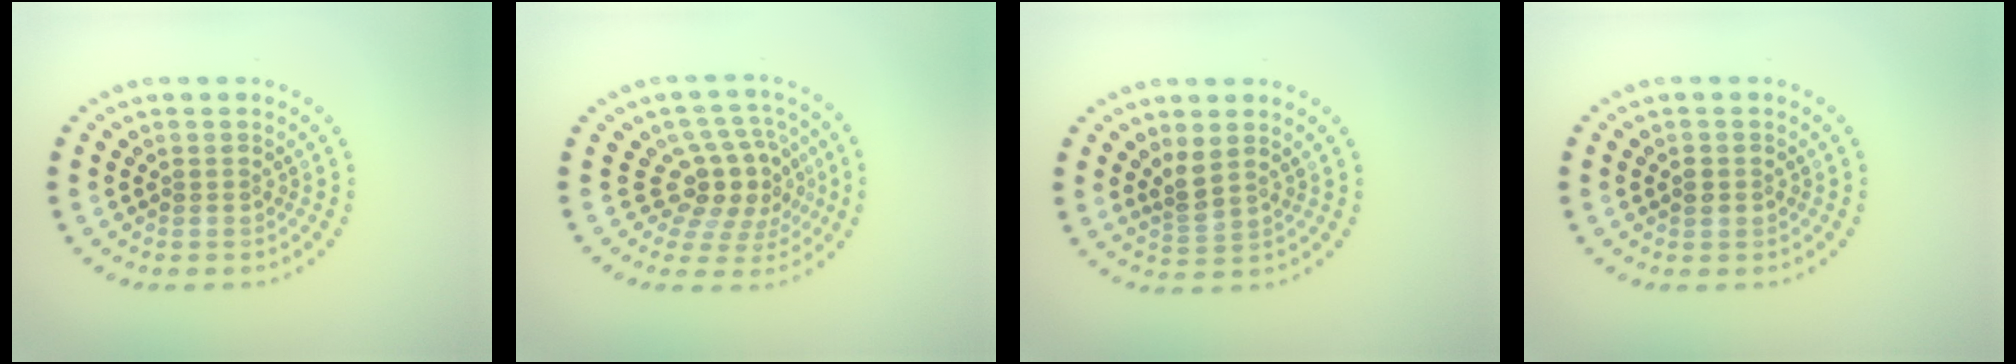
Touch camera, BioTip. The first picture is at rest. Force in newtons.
{"total": 4.5, "press": 3.8, "slide": 2.4}
{"total": 2.1, "press": 1.6, "slide": 1.3}
{"total": 1.4, "press": 1.4, "slide": 0.2}